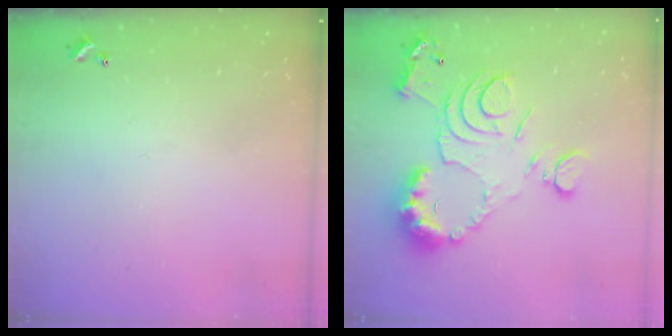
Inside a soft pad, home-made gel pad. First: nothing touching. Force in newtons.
{"total": 15.0, "press": 15.0, "slide": 1.6}